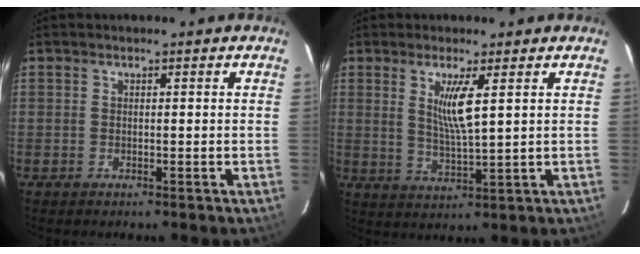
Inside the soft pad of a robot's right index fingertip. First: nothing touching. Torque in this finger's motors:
{"motor_torque": [0.17, 0.10, 0.35, 0.09]}